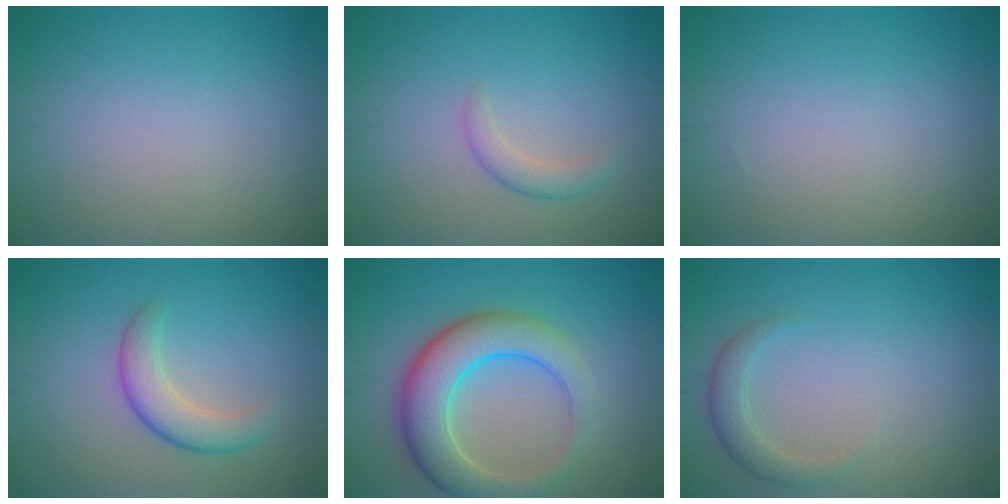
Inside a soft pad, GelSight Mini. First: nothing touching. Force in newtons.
{"total": 1.7, "press": 1.7, "slide": 0.1}
{"total": 0.0}
{"total": 3.4, "press": 3.3, "slide": 0.2}
{"total": 7.3, "press": 7.3, "slide": 0.4}
{"total": 2.0, "press": 2.0, "slide": 0.2}